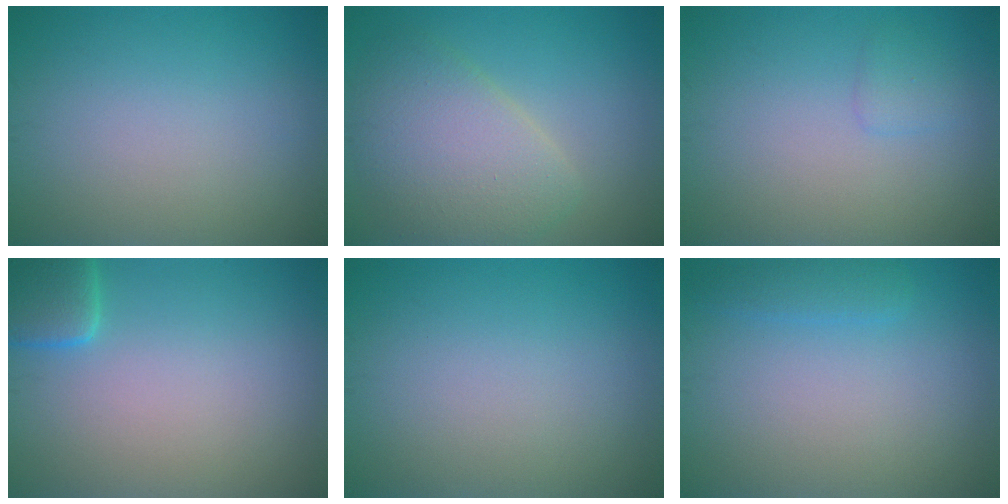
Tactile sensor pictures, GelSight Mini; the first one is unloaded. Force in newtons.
{"total": 5.8, "press": 5.8, "slide": 0.3}
{"total": 1.0, "press": 1.0, "slide": 0.1}
{"total": 3.3, "press": 3.3, "slide": 0.4}
{"total": 0.0}
{"total": 1.4, "press": 1.4, "slide": 0.1}